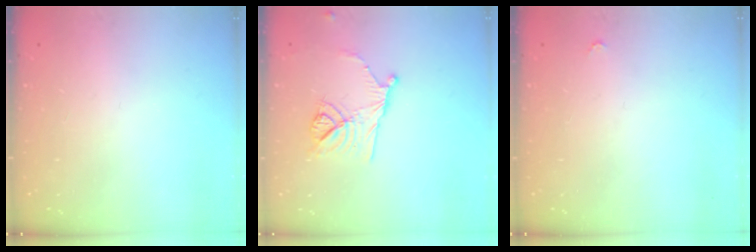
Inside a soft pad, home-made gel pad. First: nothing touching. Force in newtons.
{"total": 11.2, "press": 10.9, "slide": 2.3}
{"total": 2.8, "press": 2.8, "slide": 0.4}